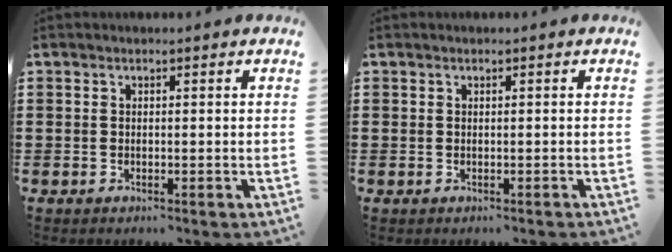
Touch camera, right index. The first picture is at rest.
{"total": 0.0}